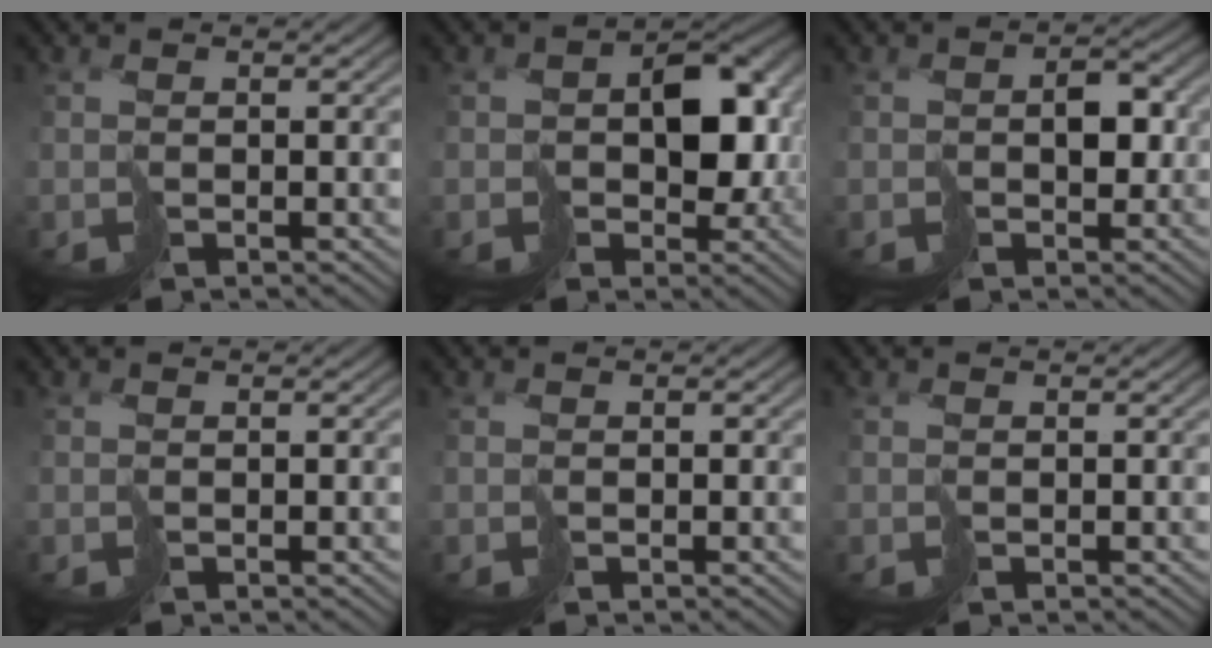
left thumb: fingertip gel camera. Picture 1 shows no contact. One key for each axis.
{"total": 7.8, "fx": -0.2, "fy": 5.7, "fz": 5.3, "tx": -0.066, "ty": -0.007, "tz": 0.002}
{"total": 3.2, "fx": -0.2, "fy": 2.4, "fz": 2.1, "tx": -0.022, "ty": 0.007, "tz": -0.001}
{"total": 0.0}
{"total": 0.0}
{"total": 0.0}